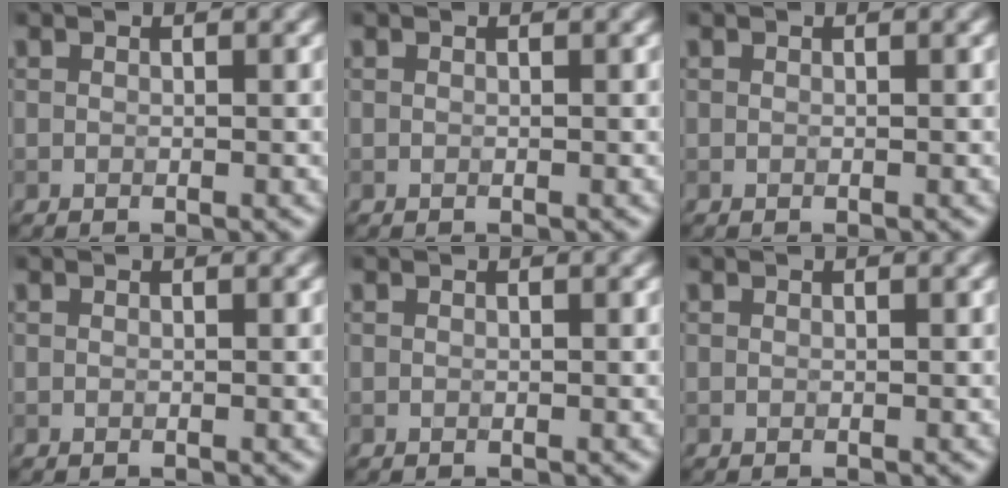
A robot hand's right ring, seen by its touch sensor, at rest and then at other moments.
{"total": 0.0}
{"total": 0.0}
{"total": 0.0}
{"total": 0.0}
{"total": 0.0}